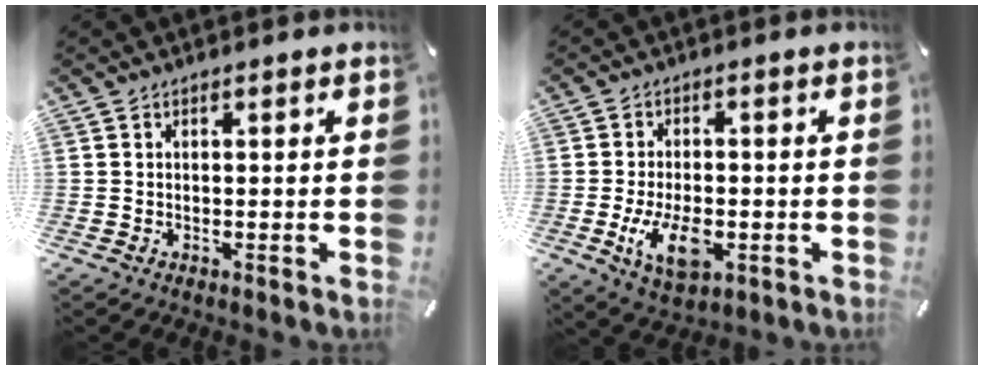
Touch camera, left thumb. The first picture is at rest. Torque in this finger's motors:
{"motor_torque": [-0.20, 0.65, 0.25, 0.07, 0.11]}